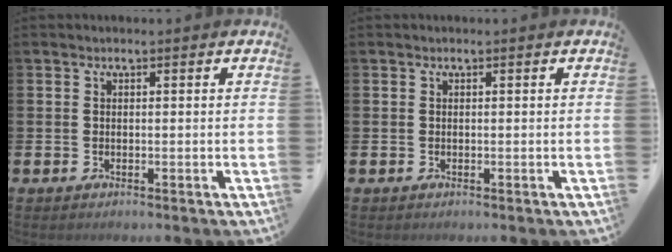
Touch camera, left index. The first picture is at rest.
{"total": 0.0}